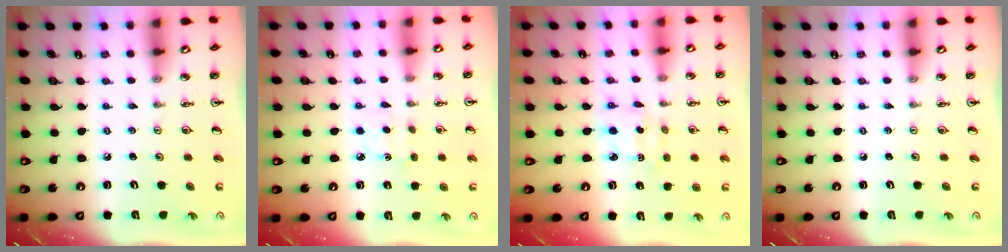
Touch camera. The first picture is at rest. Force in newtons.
{"total": 3.9, "press": 3.9, "slide": 0.5}
{"total": 2.7, "press": 2.7, "slide": 0.0}
{"total": 0.0}